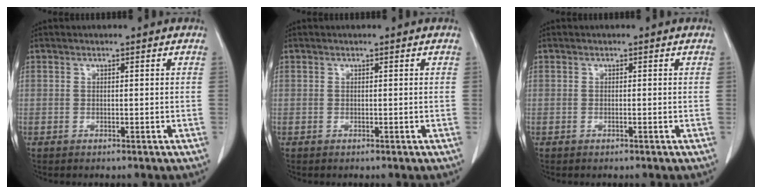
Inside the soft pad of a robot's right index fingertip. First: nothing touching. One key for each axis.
{"total": 0.0}
{"total": 0.0}